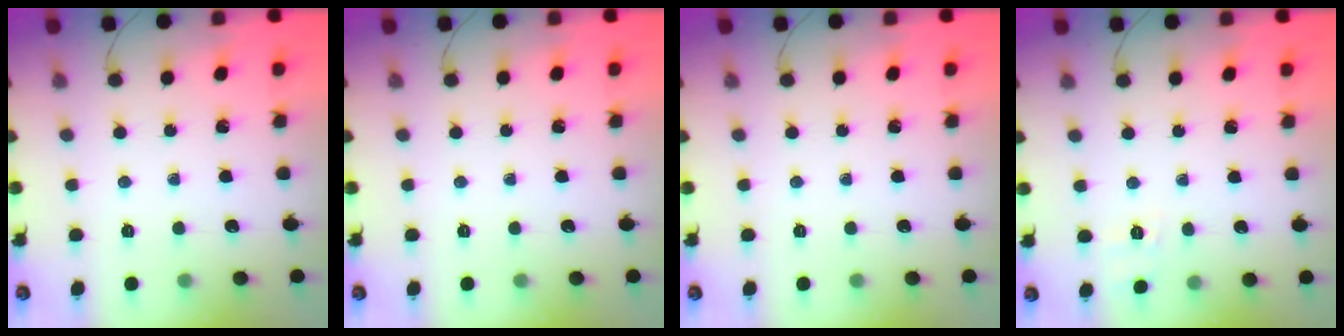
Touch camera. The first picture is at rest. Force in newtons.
{"total": 0.0}
{"total": 0.0}
{"total": 2.8, "press": 2.2, "slide": 1.8}